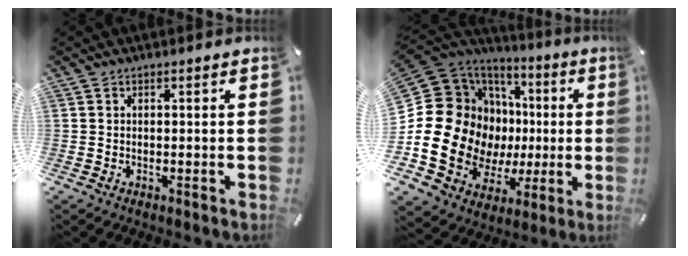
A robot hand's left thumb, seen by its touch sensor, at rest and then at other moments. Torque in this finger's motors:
{"motor_torque": [2.29, 2.38, 1.73, 1.05, 0.31]}